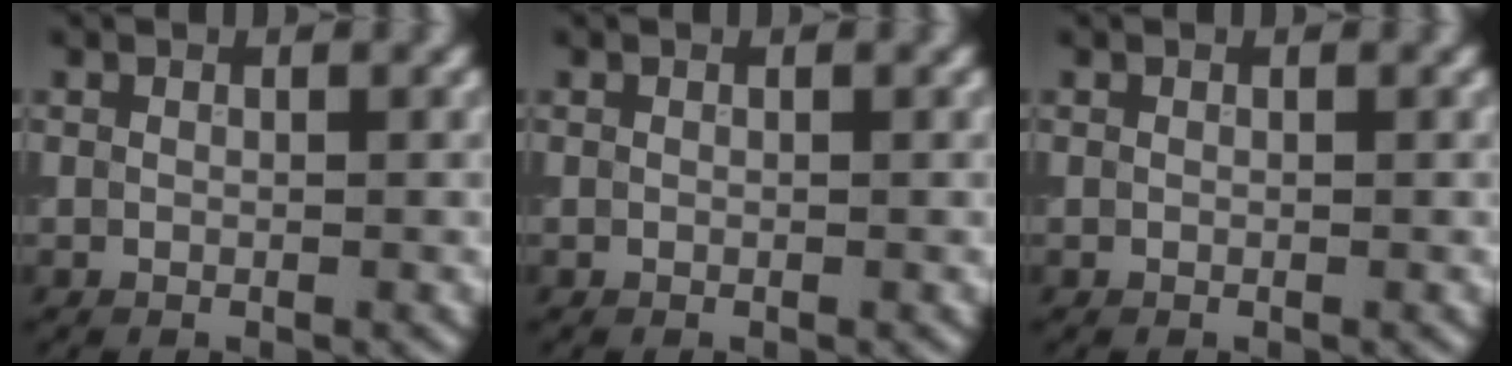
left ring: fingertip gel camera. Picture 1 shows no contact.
{"total": 0.0}
{"total": 0.0}